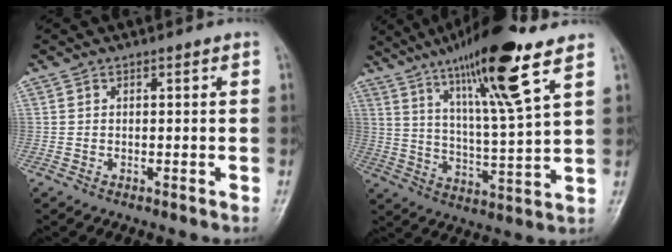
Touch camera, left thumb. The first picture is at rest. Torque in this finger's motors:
{"motor_torque": [1.18, -0.33, 1.68, -1.11, 0.24]}